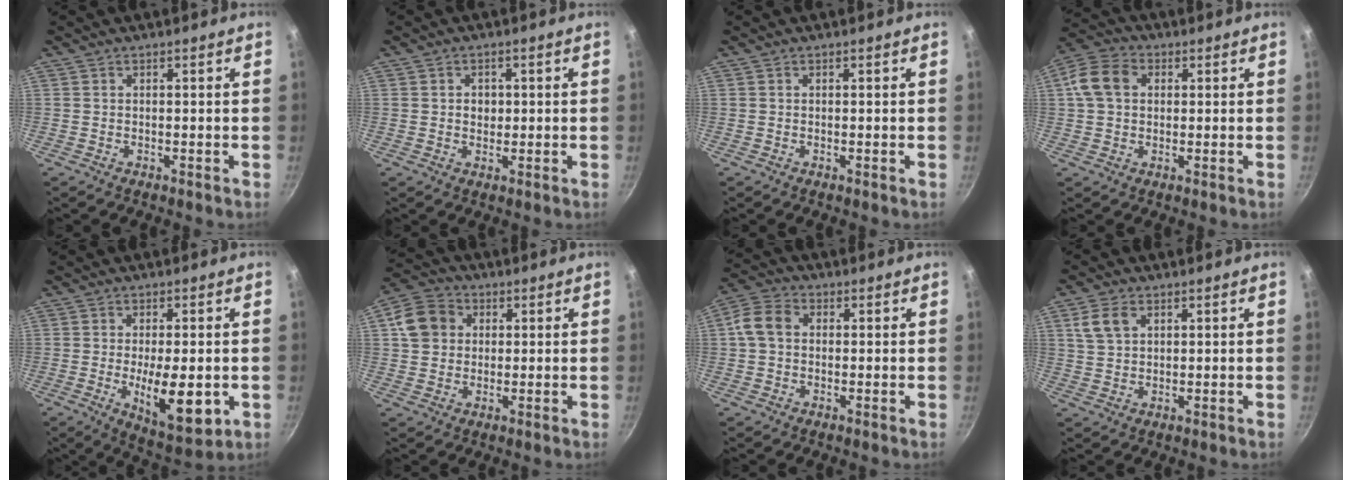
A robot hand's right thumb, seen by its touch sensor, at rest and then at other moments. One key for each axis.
{"total": 2.4, "fx": 0.3, "fy": 1.9, "fz": 1.3, "tx": -0.004, "ty": 0.000, "tz": 0.003}
{"total": 0.0}
{"total": 8.7, "fx": 1.8, "fy": 6.5, "fz": 5.6, "tx": -0.108, "ty": 0.021, "tz": 0.027}
{"total": 11.9, "fx": -2.3, "fy": 4.7, "fz": 10.7, "tx": -0.150, "ty": -0.020, "tz": -0.026}
{"total": 8.8, "fx": 1.8, "fy": 7.5, "fz": 4.3, "tx": -0.067, "ty": 0.012, "tz": 0.023}
{"total": 6.6, "fx": 0.6, "fy": 5.0, "fz": 4.2, "tx": -0.083, "ty": 0.021, "tz": 0.005}
{"total": 5.2, "fx": 2.2, "fy": 3.5, "fz": 3.3, "tx": -0.060, "ty": 0.002, "tz": 0.045}